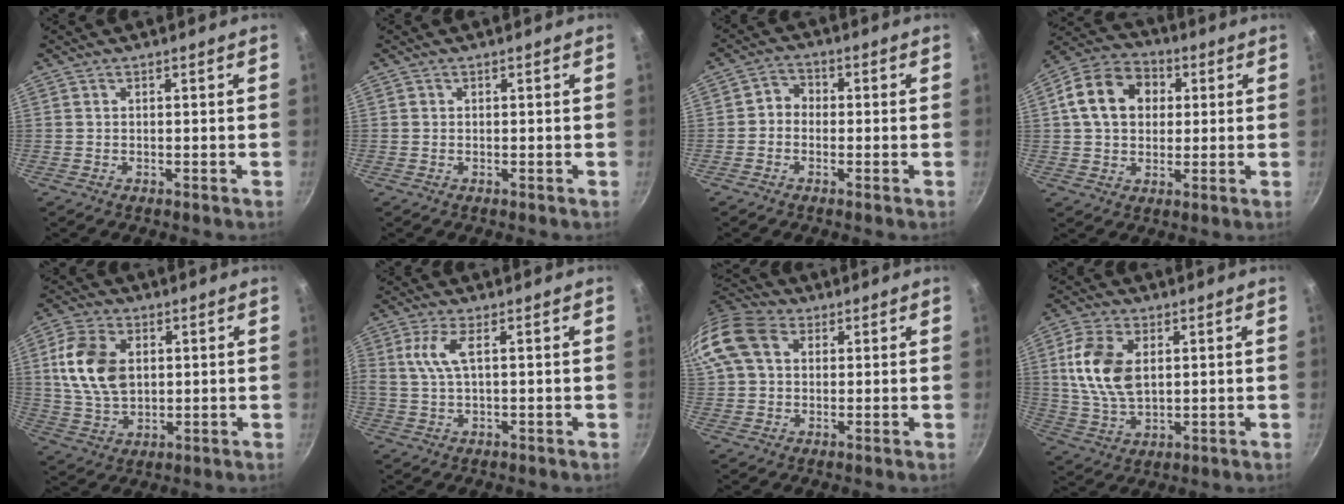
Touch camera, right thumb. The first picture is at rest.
{"total": 0.0}
{"total": 3.3, "force": [-0.6, 2.8, 1.5], "torque": [-0.008, 0.014, -0.024]}
{"total": 13.3, "force": [2.8, 10.4, 7.9], "torque": [-0.113, 0.020, 0.031]}
{"total": 12.6, "force": [2.4, 8.5, 9.1], "torque": [-0.157, -0.005, 0.048]}
{"total": 5.3, "force": [1.2, 1.8, 4.9], "torque": [-0.114, 0.007, 0.024]}
{"total": 13.5, "force": [3.8, 10.1, 8.1], "torque": [-0.161, 0.022, 0.054]}
{"total": 12.3, "force": [2.6, 7.4, 9.4], "torque": [-0.174, -0.011, 0.054]}